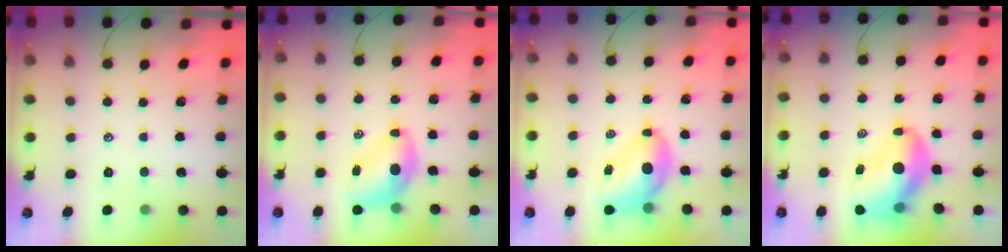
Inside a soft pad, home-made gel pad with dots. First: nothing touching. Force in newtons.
{"total": 7.0, "press": 6.9, "slide": 1.2}
{"total": 7.4, "press": 7.1, "slide": 1.9}
{"total": 11.5, "press": 11.1, "slide": 3.1}